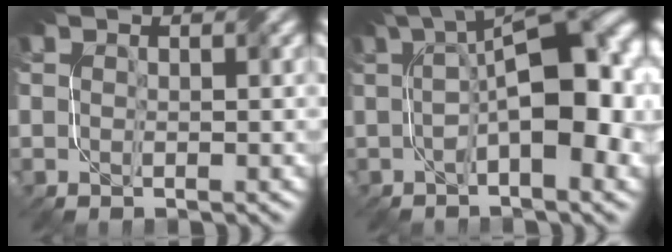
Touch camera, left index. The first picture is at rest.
{"total": 10.9, "force": [0.4, 4.0, 10.1], "torque": [-0.150, 0.010, 0.006]}